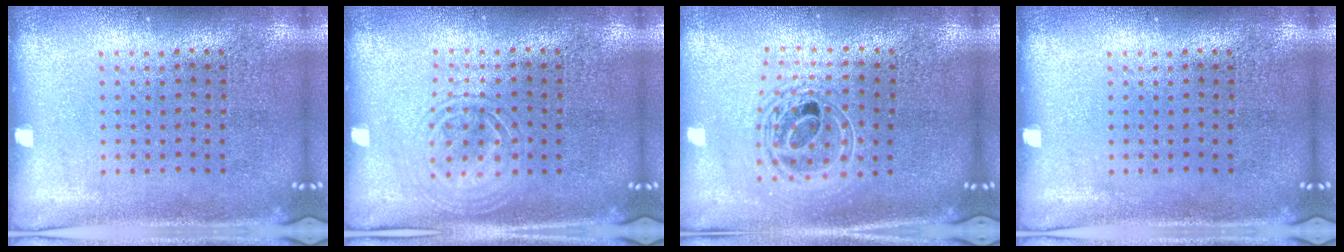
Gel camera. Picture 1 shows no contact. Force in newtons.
{"total": 1.2, "press": 1.2, "slide": 0.2}
{"total": 2.0, "press": 1.5, "slide": 1.3}
{"total": 0.0}